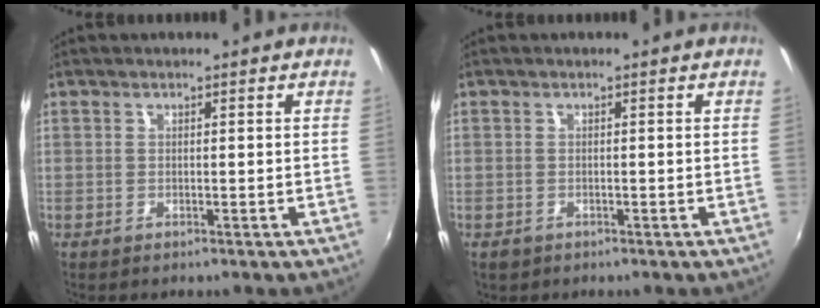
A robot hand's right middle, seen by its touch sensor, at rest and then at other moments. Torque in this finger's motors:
{"motor_torque": [-0.09, 0.12, -0.07, 0.01]}